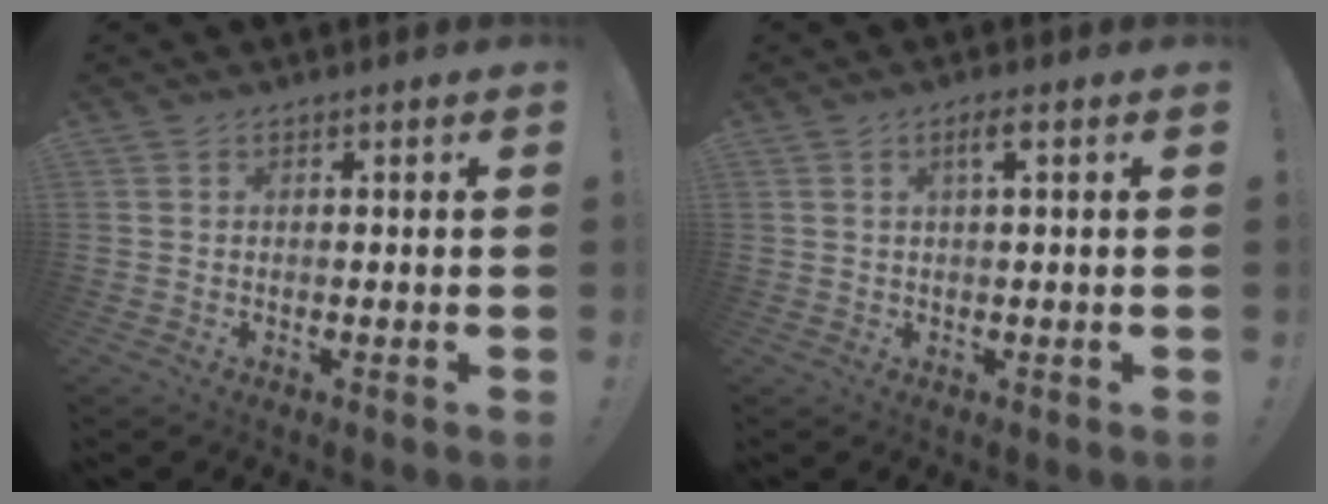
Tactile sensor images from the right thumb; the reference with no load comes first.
{"total": 2.6, "force": [0.6, 0.0, 2.5], "torque": [-0.041, 0.000, 0.004]}